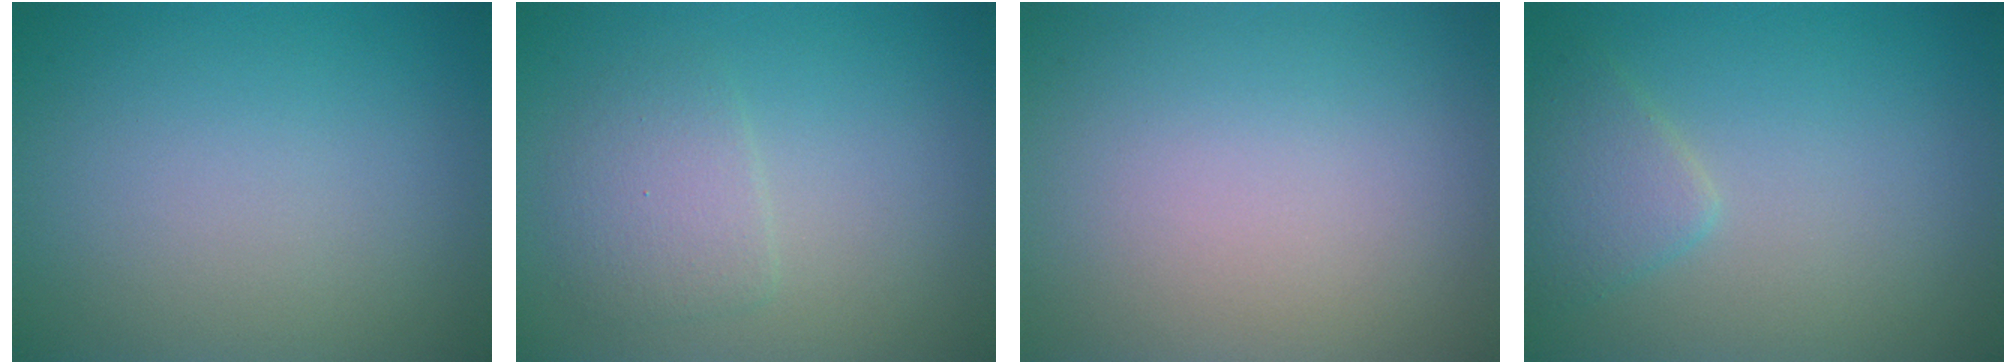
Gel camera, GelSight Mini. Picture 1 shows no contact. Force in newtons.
{"total": 2.4, "press": 2.4, "slide": 0.1}
{"total": 0.5, "press": 0.5, "slide": 0.0}
{"total": 2.3, "press": 2.3, "slide": 0.1}